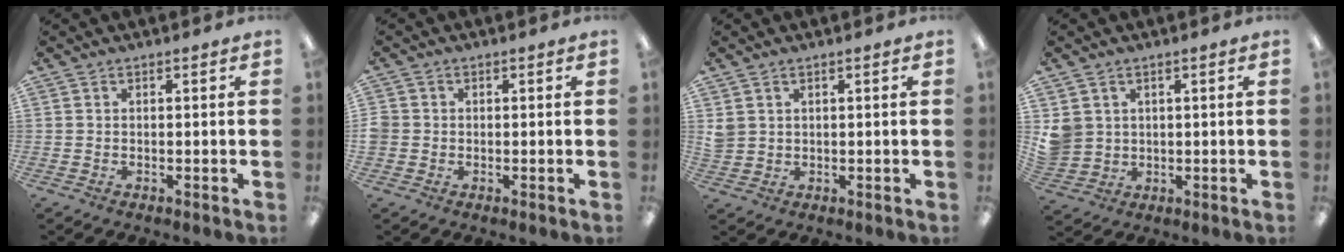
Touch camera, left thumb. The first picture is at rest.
{"total": 2.1, "force": [-0.1, 2.0, 0.6], "torque": [-0.010, 0.005, -0.001]}
{"total": 2.3, "force": [1.1, 2.0, 0.7], "torque": [-0.017, 0.001, 0.022]}
{"total": 4.7, "force": [1.6, 4.3, 0.9], "torque": [-0.029, 0.000, 0.032]}